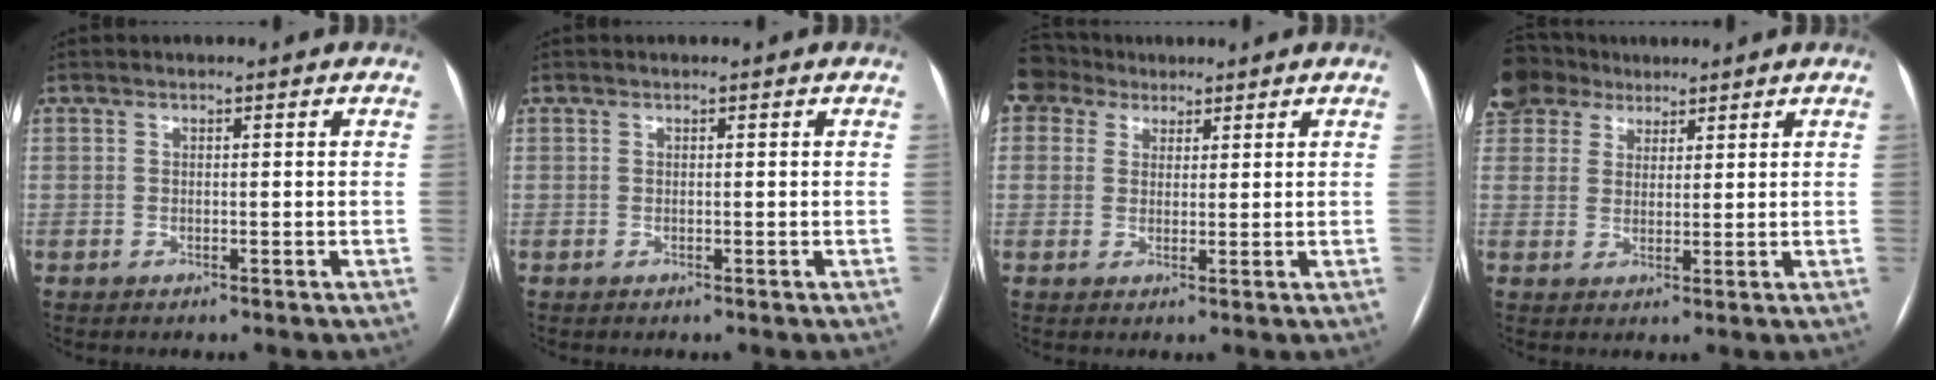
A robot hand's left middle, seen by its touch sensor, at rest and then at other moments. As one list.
[{"total": 0.0}, {"total": 2.6, "force": [2.3, 1.0, -0.7], "torque": [0.010, 0.011, 0.048]}, {"total": 5.3, "force": [4.6, 2.6, 0.0], "torque": [-0.005, 0.017, 0.096]}]